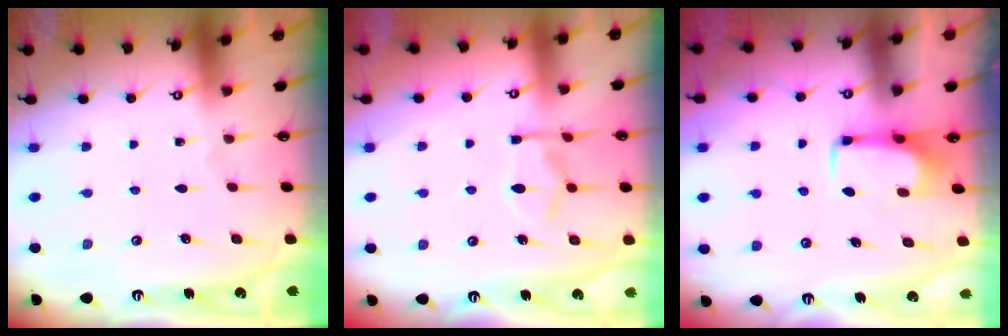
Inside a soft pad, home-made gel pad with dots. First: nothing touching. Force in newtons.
{"total": 10.1, "press": 10.0, "slide": 1.3}
{"total": 1.5, "press": 1.4, "slide": 0.5}